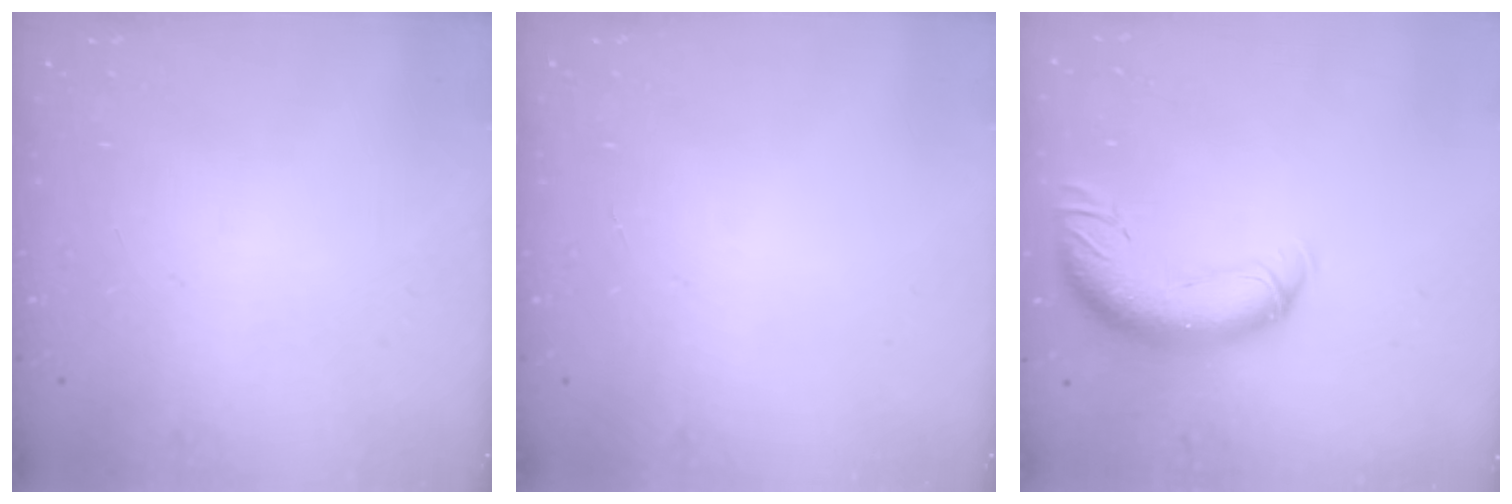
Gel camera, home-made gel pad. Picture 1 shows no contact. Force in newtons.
{"total": 0.0}
{"total": 13.3, "press": 13.0, "slide": 2.9}